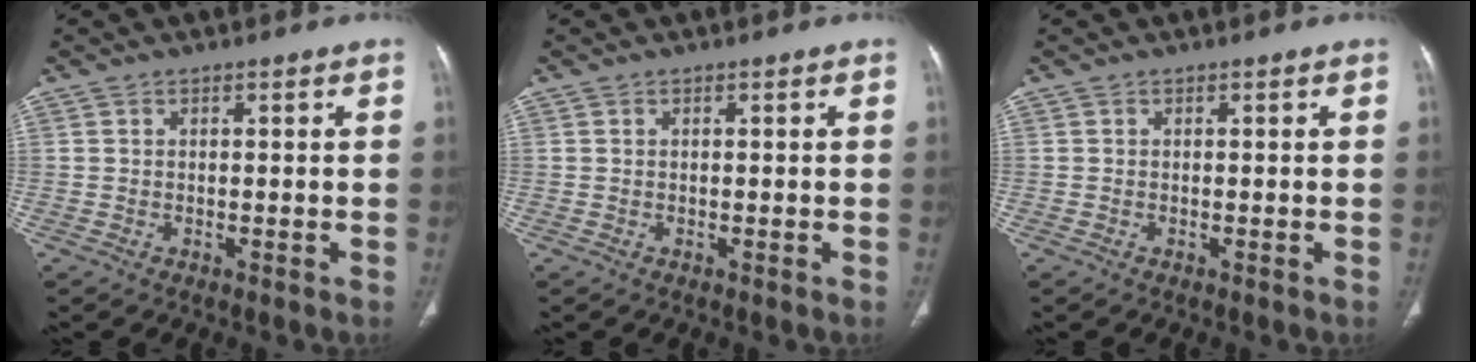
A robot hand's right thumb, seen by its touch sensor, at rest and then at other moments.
{"total": 0.0}
{"total": 0.0}